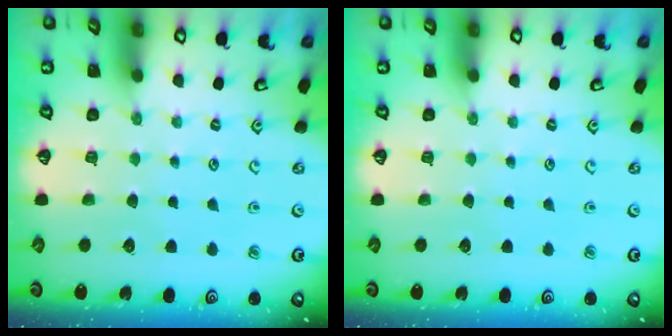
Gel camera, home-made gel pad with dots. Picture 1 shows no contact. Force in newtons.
{"total": 0.0}